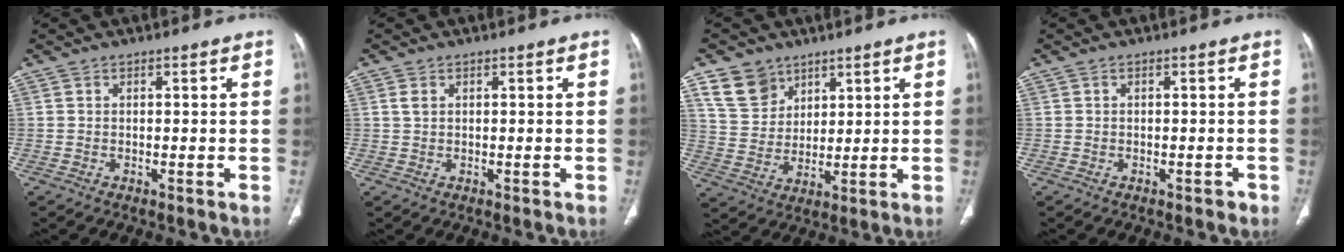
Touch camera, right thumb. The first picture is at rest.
{"total": 1.3, "force": [0.6, 0.8, 0.8], "torque": [-0.014, 0.006, 0.015]}
{"total": 8.7, "force": [5.6, 6.3, 2.3], "torque": [-0.015, -0.026, 0.120]}
{"total": 1.0, "force": [-0.7, 0.5, 0.5], "torque": [-0.008, 0.000, -0.008]}